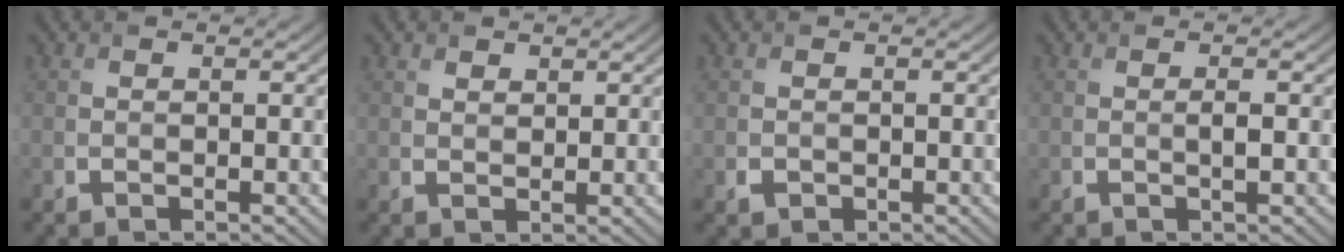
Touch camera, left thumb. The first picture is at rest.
{"total": 1.4, "force": [1.1, 0.7, 0.5], "torque": [-0.012, -0.003, 0.023]}
{"total": 0.9, "force": [-0.4, 0.8, 0.3], "torque": [-0.006, -0.008, -0.007]}
{"total": 1.0, "force": [-0.2, 0.1, 1.0], "torque": [-0.021, 0.000, -0.004]}